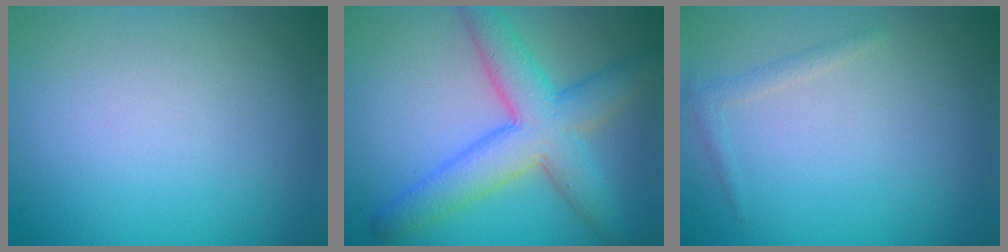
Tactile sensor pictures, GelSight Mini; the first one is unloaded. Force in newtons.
{"total": 7.0, "press": 7.0, "slide": 0.1}
{"total": 1.0, "press": 1.0, "slide": 0.0}